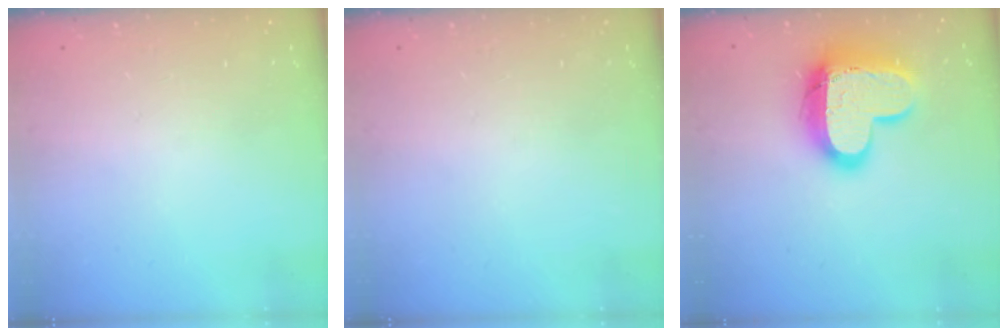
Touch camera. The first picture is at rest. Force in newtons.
{"total": 0.0}
{"total": 16.9, "press": 16.8, "slide": 1.3}